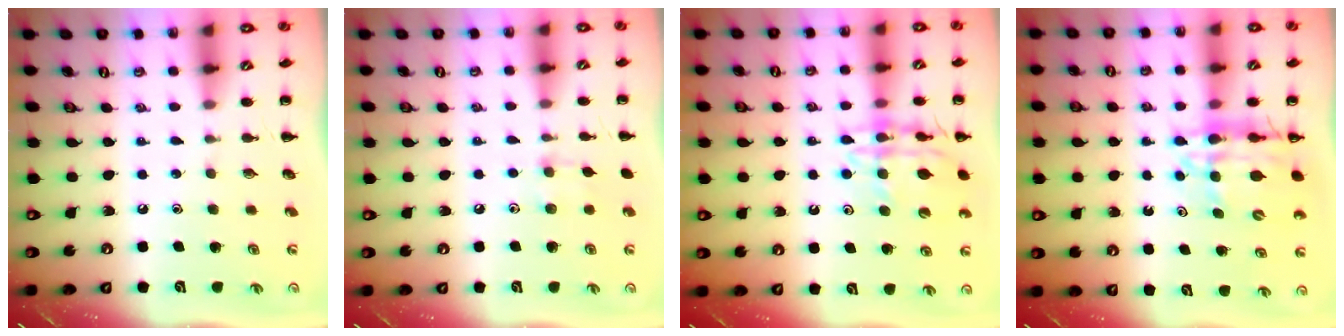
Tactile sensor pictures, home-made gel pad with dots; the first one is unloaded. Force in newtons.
{"total": 6.4, "press": 6.2, "slide": 1.9}
{"total": 14.4, "press": 14.3, "slide": 1.9}
{"total": 11.6, "press": 11.1, "slide": 3.3}